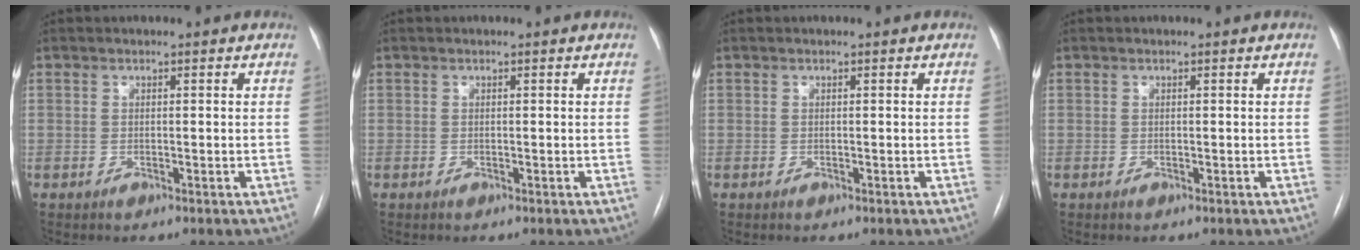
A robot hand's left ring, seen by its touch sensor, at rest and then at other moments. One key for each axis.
{"total": 0.0}
{"total": 0.0}
{"total": 0.0}